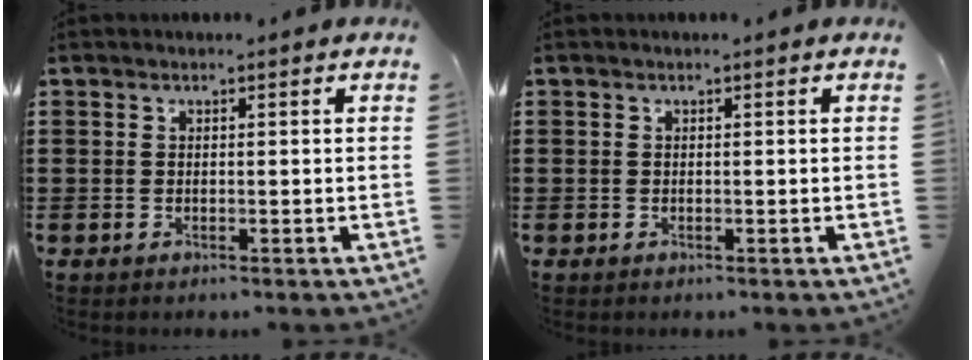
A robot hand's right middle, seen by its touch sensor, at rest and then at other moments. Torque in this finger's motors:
{"motor_torque": [0.02, -0.51, -0.20, -0.02]}